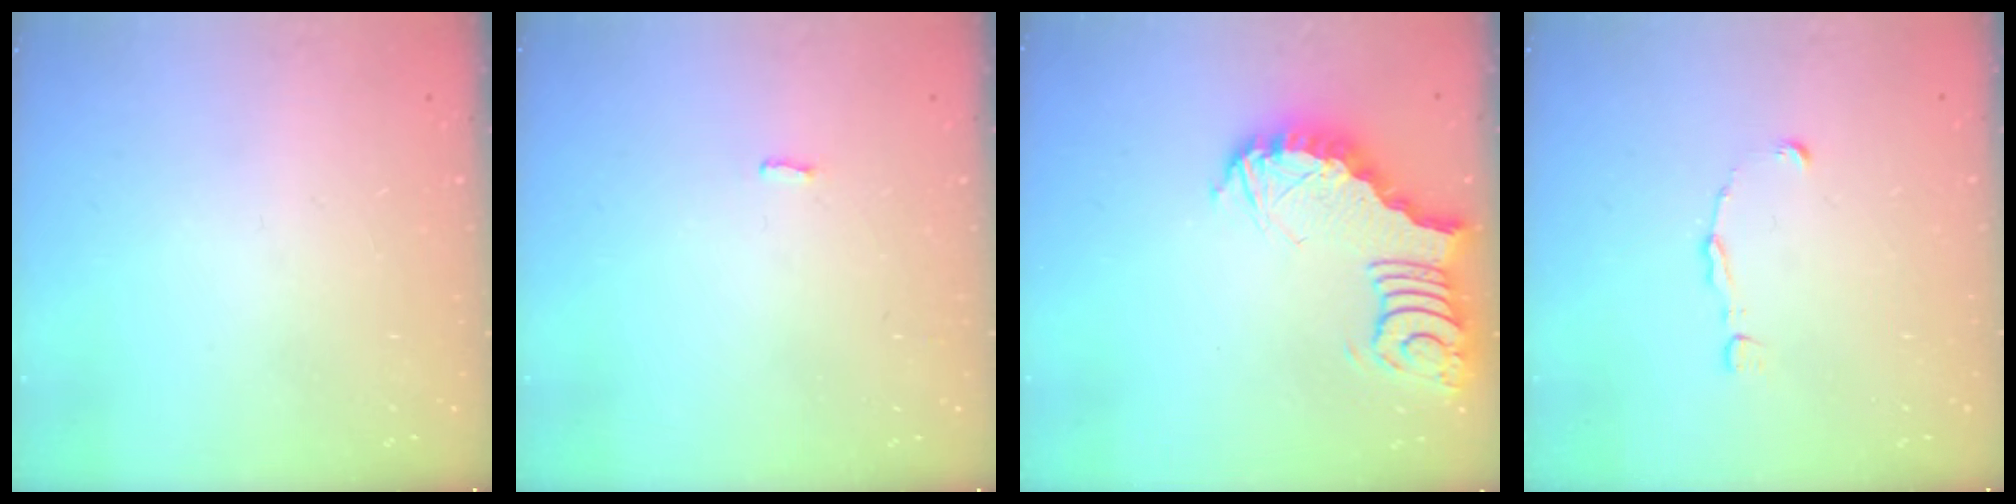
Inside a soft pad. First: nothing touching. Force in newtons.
{"total": 1.6, "press": 1.6, "slide": 0.2}
{"total": 5.9, "press": 5.8, "slide": 1.3}
{"total": 1.2, "press": 1.2, "slide": 0.1}